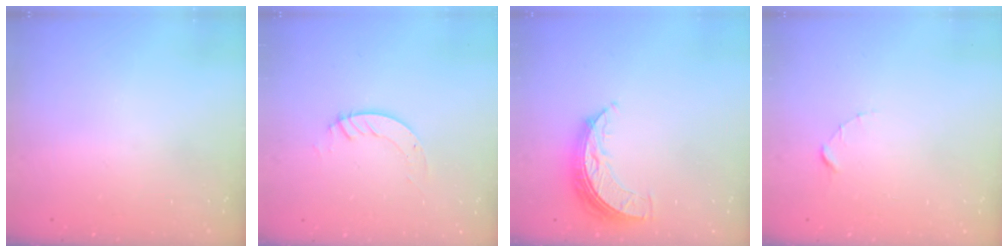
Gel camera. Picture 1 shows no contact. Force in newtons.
{"total": 3.8, "press": 3.8, "slide": 0.4}
{"total": 7.8, "press": 7.8, "slide": 0.6}
{"total": 1.5, "press": 1.5, "slide": 0.2}